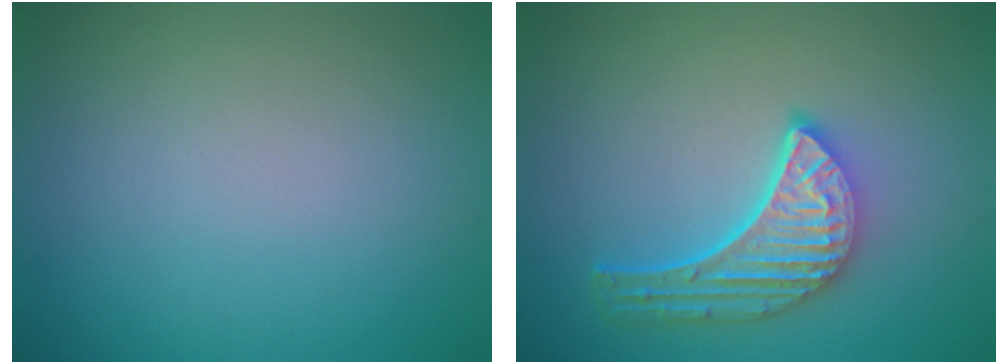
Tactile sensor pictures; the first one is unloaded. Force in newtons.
{"total": 5.1, "press": 3.8, "slide": 3.3}